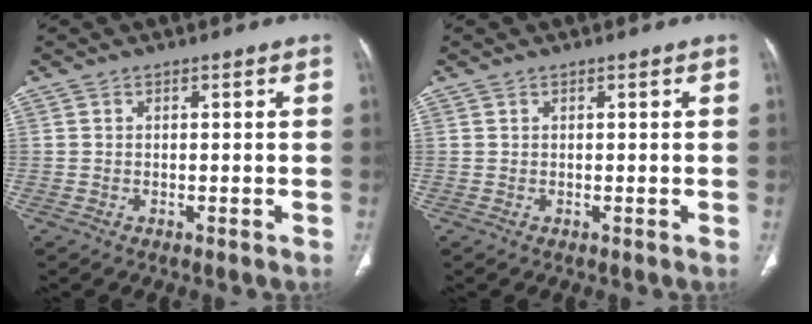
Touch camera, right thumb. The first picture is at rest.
{"total": 0.0}